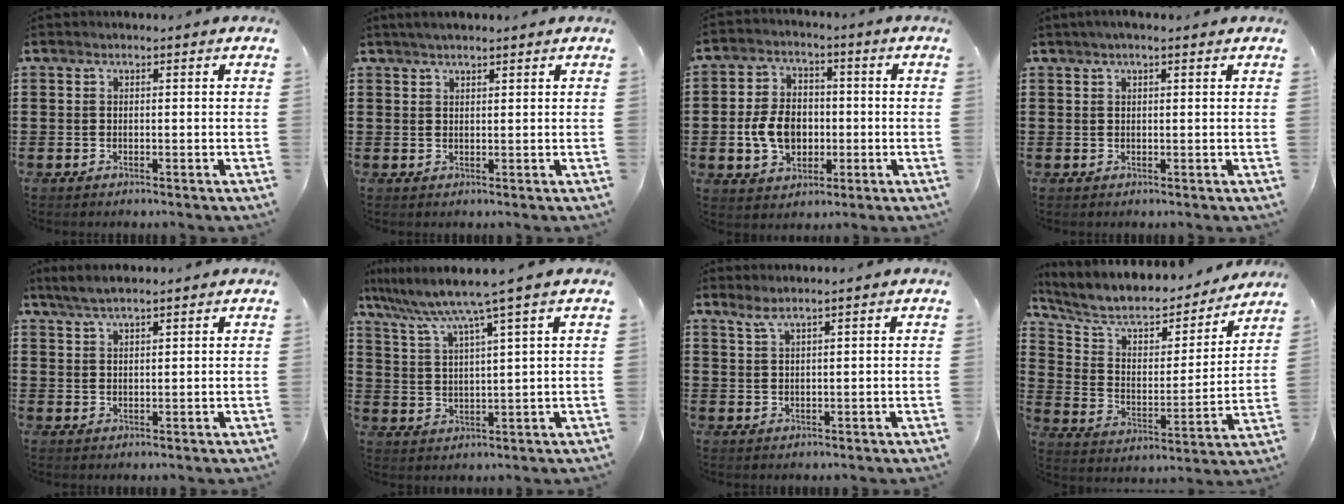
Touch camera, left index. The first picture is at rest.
{"total": 1.6, "force": [1.4, 0.2, 0.7], "torque": [-0.015, 0.004, 0.026]}
{"total": 7.8, "force": [-1.2, 5.8, 5.1], "torque": [-0.104, 0.004, -0.028]}
{"total": 1.4, "force": [0.9, 0.2, 1.1], "torque": [-0.021, 0.002, 0.016]}
{"total": 2.9, "force": [2.3, 0.4, 1.6], "torque": [-0.036, 0.003, 0.044]}
{"total": 5.9, "force": [4.0, -0.9, 4.2], "torque": [-0.098, -0.025, 0.062]}
{"total": 2.1, "force": [1.6, -0.1, 1.3], "torque": [-0.028, 0.000, 0.030]}
{"total": 8.6, "force": [7.3, 2.8, 3.5], "torque": [-0.097, -0.048, 0.121]}